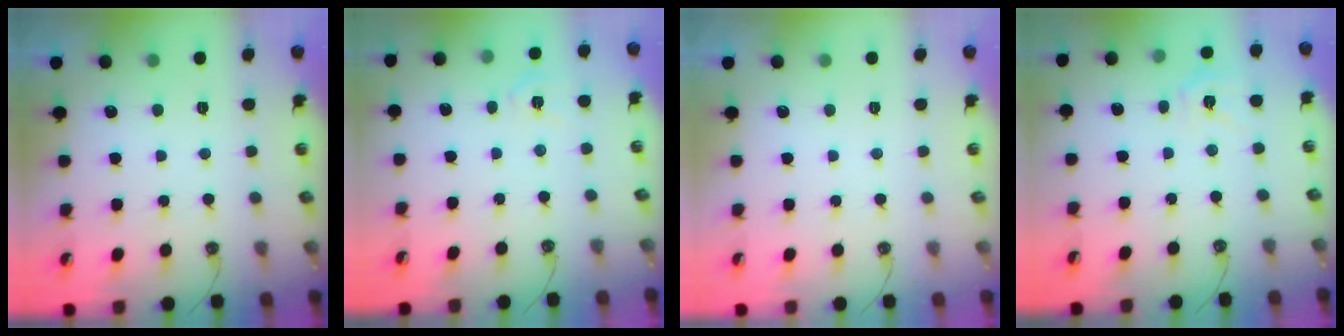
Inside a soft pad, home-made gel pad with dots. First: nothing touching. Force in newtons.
{"total": 3.5, "press": 3.5, "slide": 0.1}
{"total": 0.0}
{"total": 8.7, "press": 8.7, "slide": 1.1}